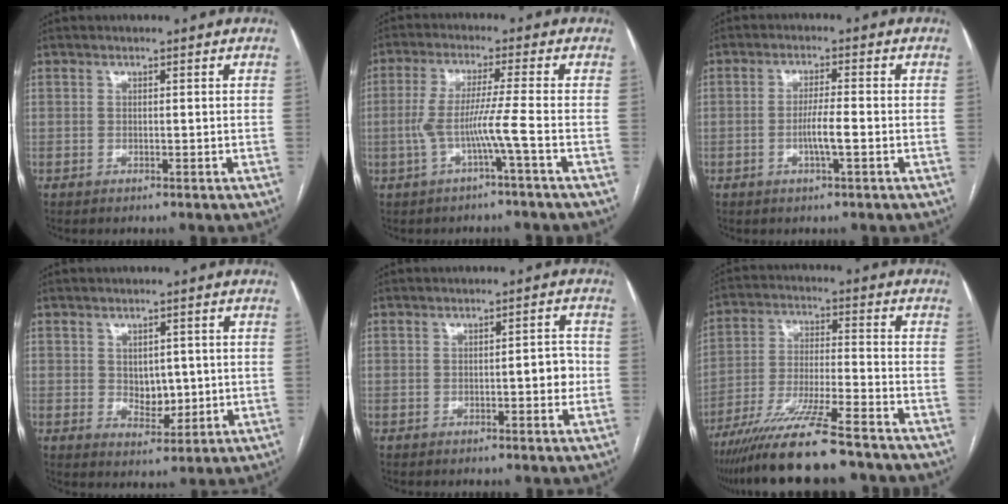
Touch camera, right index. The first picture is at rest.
{"total": 5.9, "force": [-2.0, -1.4, 5.4], "torque": [-0.113, 0.010, -0.037]}
{"total": 4.0, "force": [-1.2, 0.1, 3.9], "torque": [-0.072, -0.003, -0.022]}
{"total": 4.7, "force": [0.3, 3.1, 3.6], "torque": [-0.048, -0.002, 0.015]}
{"total": 3.2, "force": [-0.6, 1.0, 3.0], "torque": [-0.032, 0.005, -0.008]}
{"total": 15.7, "force": [-12.9, 0.4, 8.9], "torque": [-0.171, -0.033, -0.219]}